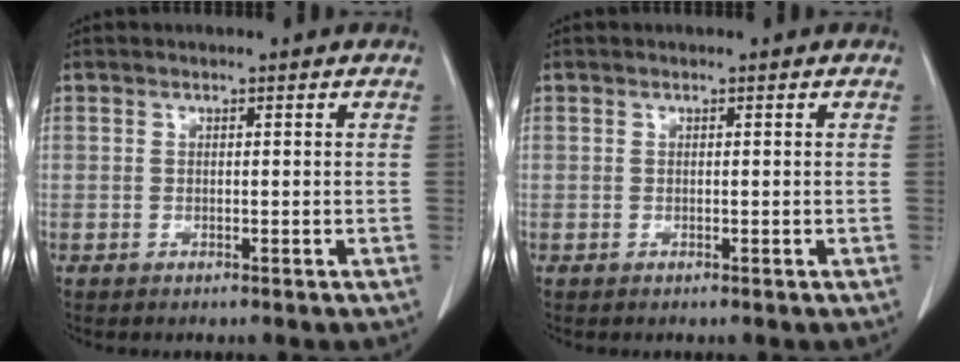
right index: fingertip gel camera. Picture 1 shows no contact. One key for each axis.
{"total": 0.0}